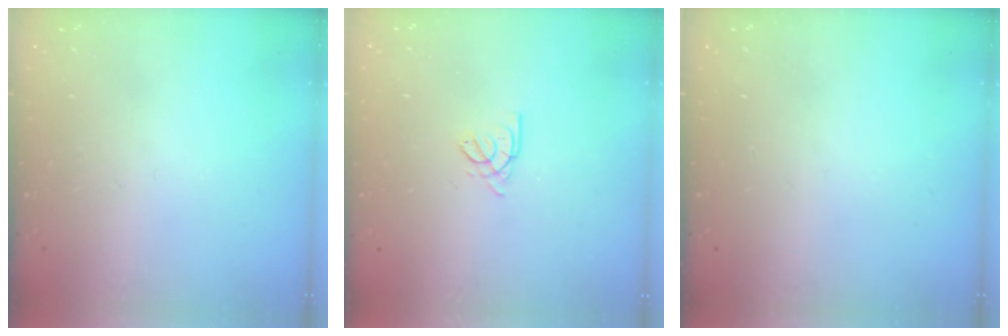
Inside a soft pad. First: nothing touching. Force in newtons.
{"total": 2.0, "press": 2.0, "slide": 0.4}
{"total": 0.0}